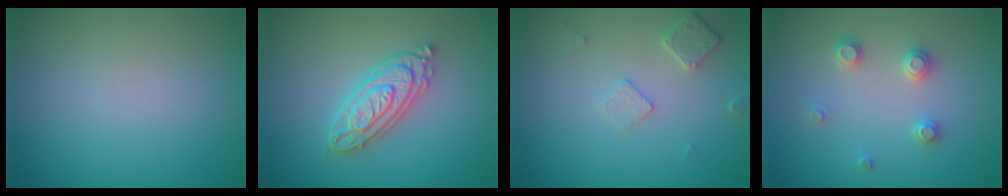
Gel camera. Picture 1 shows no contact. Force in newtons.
{"total": 4.3, "press": 4.2, "slide": 0.8}
{"total": 2.1, "press": 2.1, "slide": 0.3}
{"total": 2.0, "press": 2.0, "slide": 0.2}